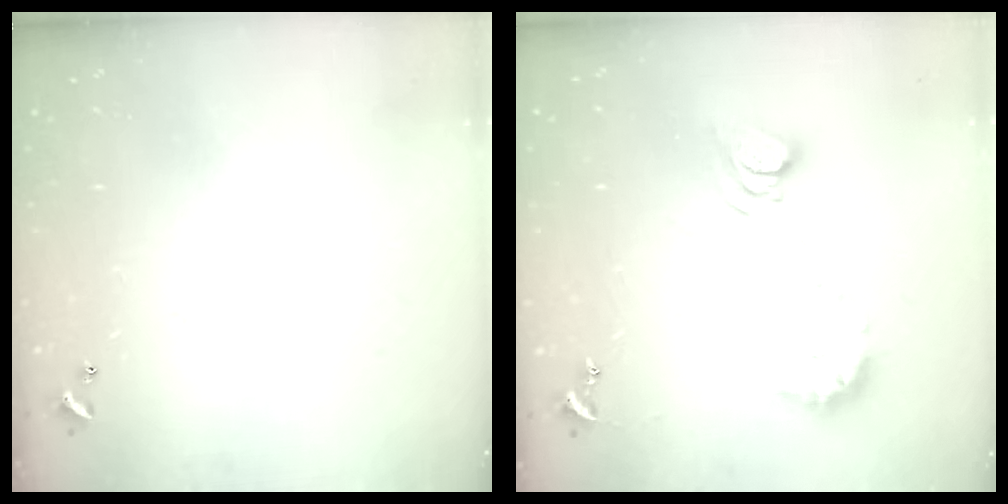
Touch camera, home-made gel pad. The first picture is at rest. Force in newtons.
{"total": 9.2, "press": 9.1, "slide": 1.1}